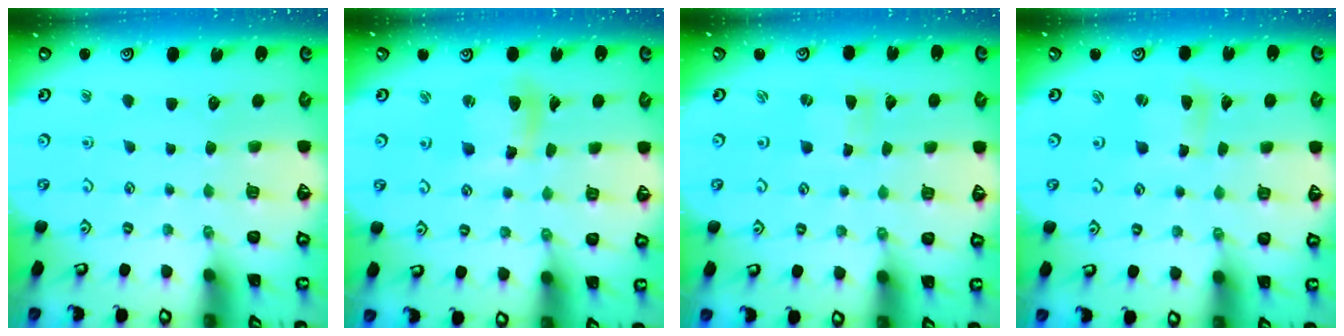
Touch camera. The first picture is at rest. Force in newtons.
{"total": 9.8, "press": 9.7, "slide": 1.2}
{"total": 0.0}
{"total": 2.5, "press": 2.5, "slide": 0.3}